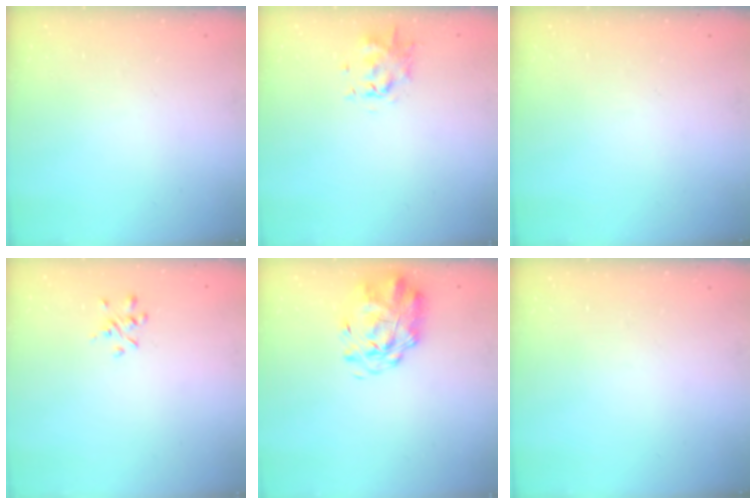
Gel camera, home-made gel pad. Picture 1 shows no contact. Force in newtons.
{"total": 1.0, "press": 0.9, "slide": 0.3}
{"total": 0.0}
{"total": 1.8, "press": 1.6, "slide": 0.7}
{"total": 2.7, "press": 2.3, "slide": 1.5}
{"total": 0.0}